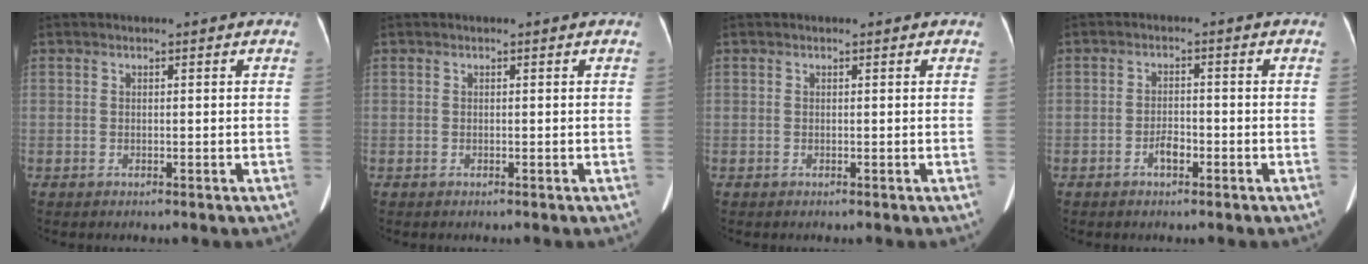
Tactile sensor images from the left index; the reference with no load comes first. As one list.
[{"total": 0.0}, {"total": 0.0}, {"total": 2.4, "force": [-1.3, 1.0, 1.7], "torque": [-0.030, 0.004, -0.022]}]